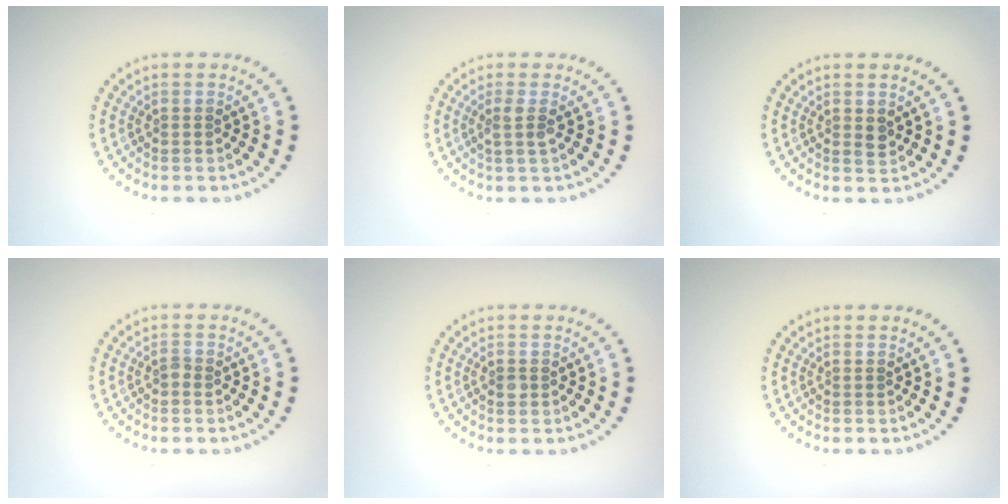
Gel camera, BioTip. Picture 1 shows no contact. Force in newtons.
{"total": 1.5, "press": 1.1, "slide": 1.0}
{"total": 1.2, "press": 1.2, "slide": 0.1}
{"total": 0.6, "press": 0.5, "slide": 0.3}
{"total": 0.9, "press": 0.9, "slide": 0.0}
{"total": 0.0}